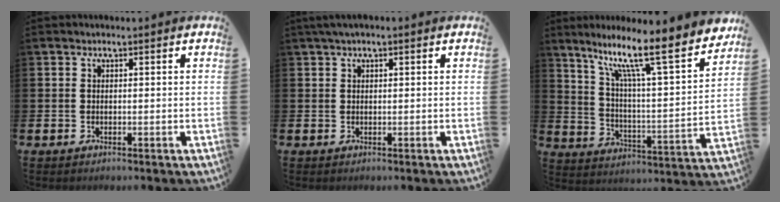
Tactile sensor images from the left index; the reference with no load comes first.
{"total": 1.4, "force": [0.8, 0.3, 1.0], "torque": [-0.028, 0.008, 0.016]}
{"total": 12.9, "force": [9.0, 2.2, 8.9], "torque": [-0.173, -0.068, 0.135]}